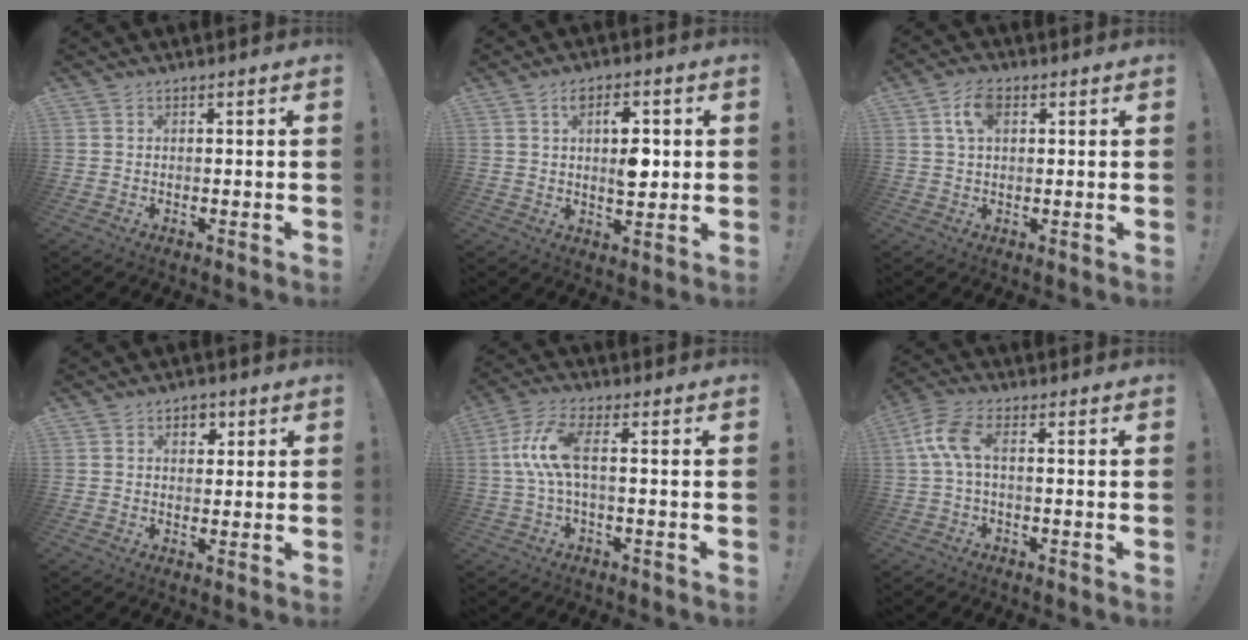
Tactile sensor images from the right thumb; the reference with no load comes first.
{"total": 8.9, "force": [1.5, 4.6, 7.5], "torque": [-0.115, -0.001, 0.020]}
{"total": 6.5, "force": [2.2, 3.7, 4.9], "torque": [-0.086, 0.007, 0.040]}
{"total": 3.8, "force": [1.6, 2.9, 1.9], "torque": [-0.008, -0.005, 0.022]}
{"total": 9.7, "force": [0.5, 2.7, 9.3], "torque": [-0.187, 0.003, 0.009]}
{"total": 7.7, "force": [0.6, 3.0, 7.0], "torque": [-0.150, 0.003, 0.013]}